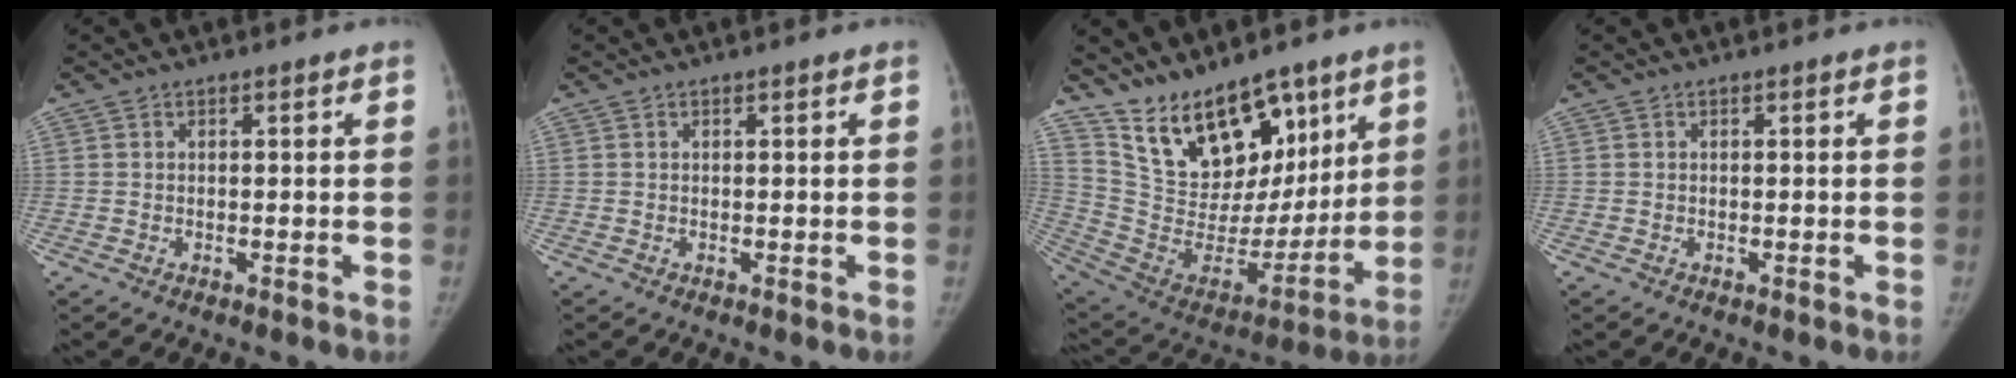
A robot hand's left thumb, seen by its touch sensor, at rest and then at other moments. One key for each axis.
{"total": 0.0}
{"total": 21.2, "fx": 14.3, "fy": 11.2, "fz": 11.0, "tx": -0.129, "ty": -0.075, "tz": 0.259}
{"total": 0.0}